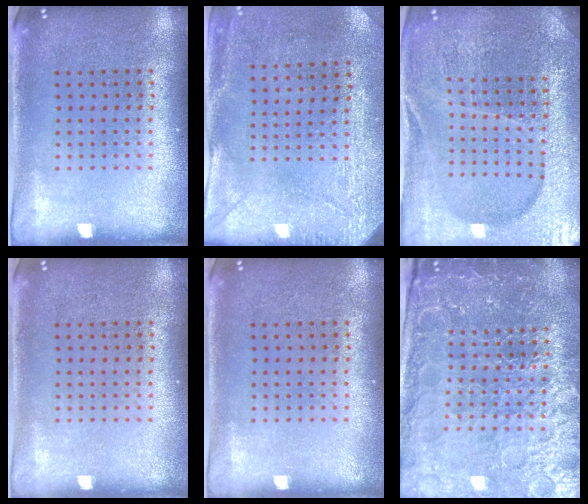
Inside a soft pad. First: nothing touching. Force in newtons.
{"total": 2.9, "press": 2.5, "slide": 1.5}
{"total": 5.2, "press": 4.7, "slide": 2.1}
{"total": 0.0}
{"total": 0.0}
{"total": 5.2, "press": 4.8, "slide": 2.1}